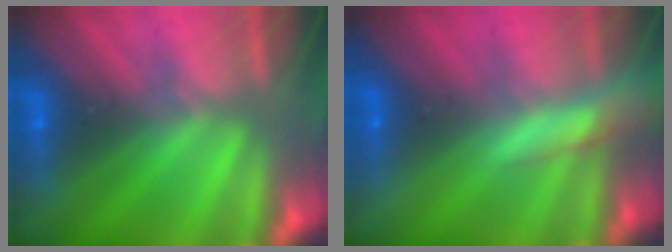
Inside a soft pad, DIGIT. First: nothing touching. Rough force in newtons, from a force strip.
{"total": 7.5}